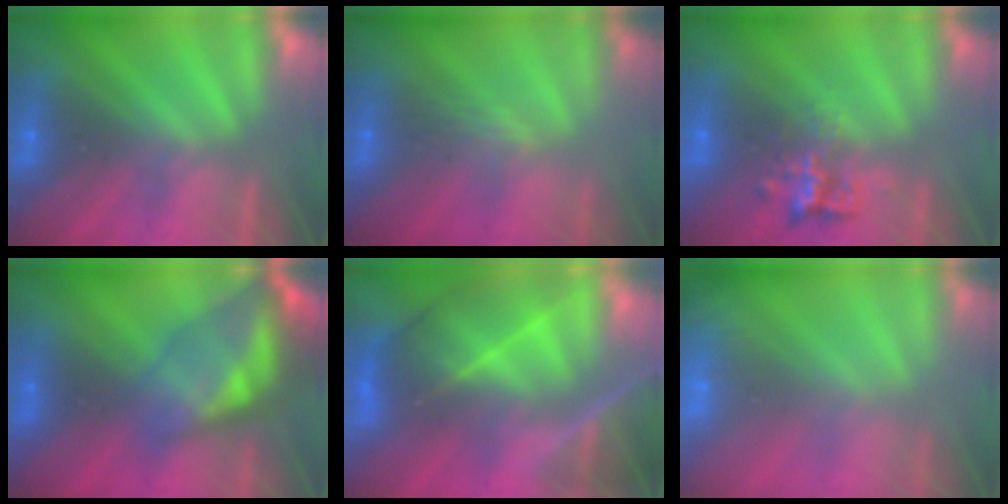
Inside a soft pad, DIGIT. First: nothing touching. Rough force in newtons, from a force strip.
{"total": 2.8}
{"total": 2.3}
{"total": 7.7}
{"total": 7.4}
{"total": 7.7}